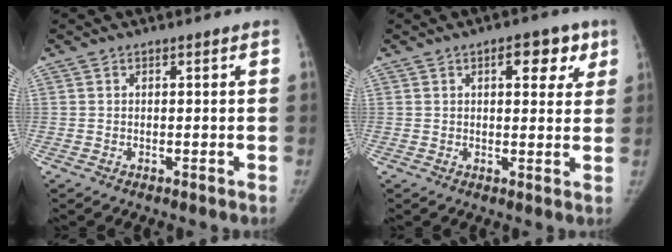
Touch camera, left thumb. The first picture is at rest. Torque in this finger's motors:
{"motor_torque": [0.26, 0.26, 0.63, -0.52, 0.04]}